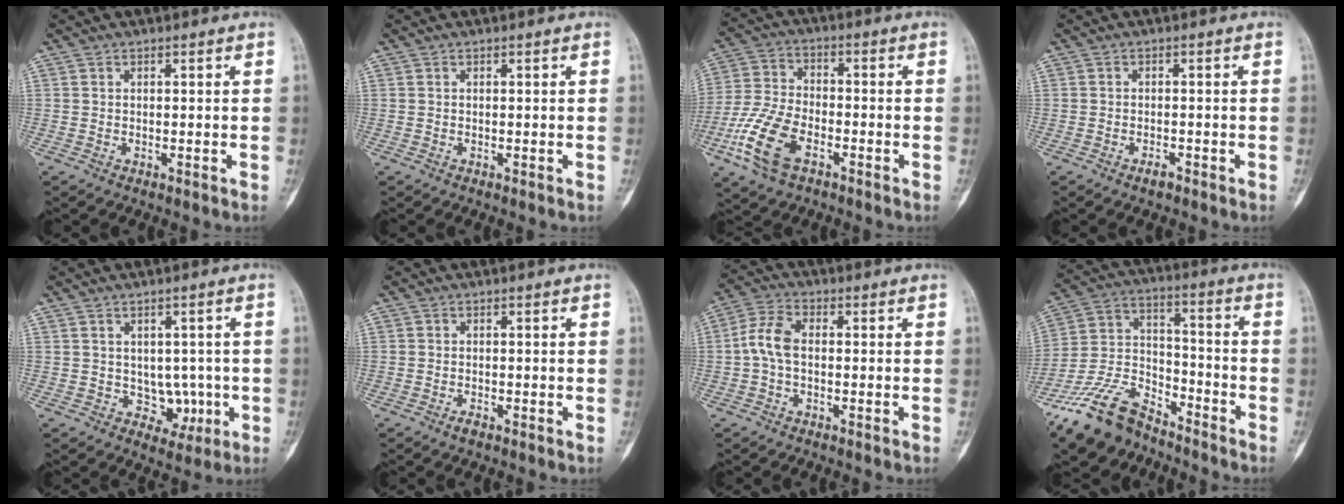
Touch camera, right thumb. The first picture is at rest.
{"total": 0.0}
{"total": 12.6, "force": [-5.8, 6.8, 8.9], "torque": [-0.194, 0.016, -0.115]}
{"total": 1.5, "force": [-1.1, 0.6, 0.9], "torque": [-0.016, 0.004, -0.020]}
{"total": 5.2, "force": [-0.7, 4.2, 3.0], "torque": [-0.002, 0.004, -0.002]}
{"total": 1.1, "force": [-0.7, 0.4, 0.7], "torque": [-0.014, -0.002, -0.016]}
{"total": 6.0, "force": [-0.5, 3.5, 4.8], "torque": [-0.104, 0.018, -0.018]}
{"total": 15.4, "force": [-12.2, 7.1, 6.2], "torque": [-0.109, 0.077, -0.231]}